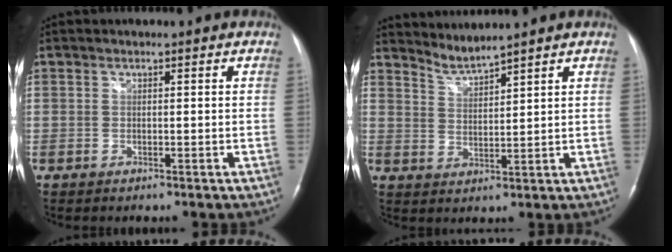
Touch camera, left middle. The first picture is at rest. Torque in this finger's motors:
{"motor_torque": [-0.06, -0.25, -0.11, 0.00]}